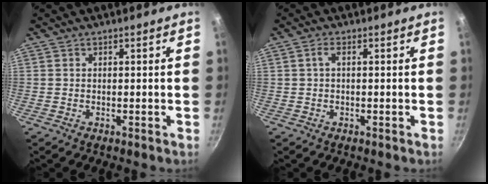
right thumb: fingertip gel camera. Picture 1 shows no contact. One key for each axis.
{"total": 1.6, "fx": 0.1, "fy": 0.7, "fz": 1.4, "tx": -0.035, "ty": 0.008, "tz": 0.002}